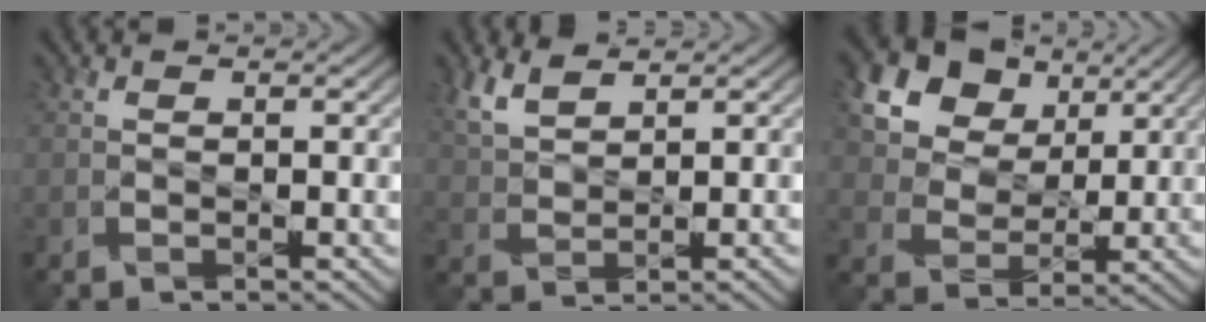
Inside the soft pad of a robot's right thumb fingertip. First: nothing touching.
{"total": 4.3, "force": [3.0, 1.2, 2.8], "torque": [-0.078, 0.006, 0.067]}
{"total": 16.1, "force": [8.4, 11.4, 7.9], "torque": [-0.223, 0.031, 0.190]}